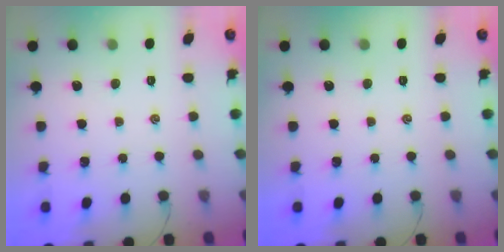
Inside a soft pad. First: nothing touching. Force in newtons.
{"total": 0.0}